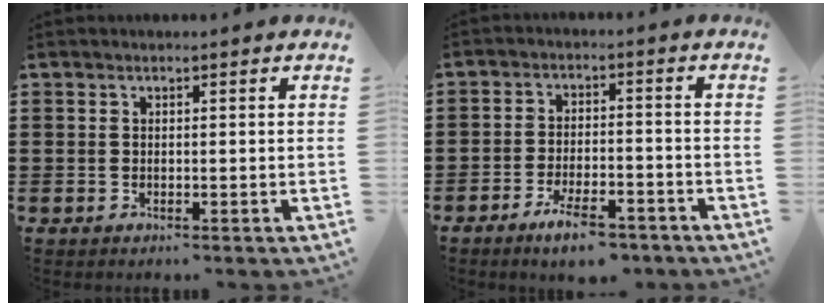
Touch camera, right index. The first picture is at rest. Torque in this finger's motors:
{"motor_torque": [0.76, 0.71, 0.23, 0.05]}